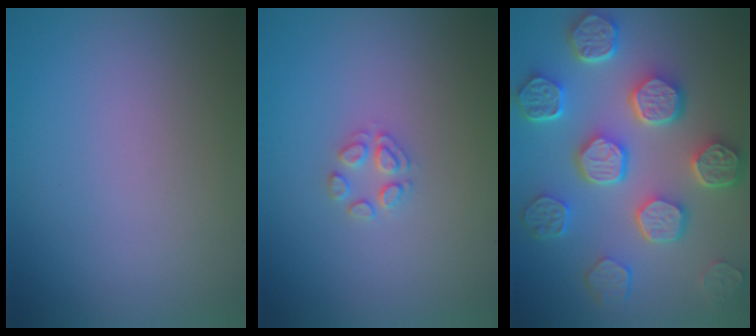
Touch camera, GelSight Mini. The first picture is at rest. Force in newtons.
{"total": 1.7, "press": 1.6, "slide": 0.2}
{"total": 8.5, "press": 6.6, "slide": 5.3}